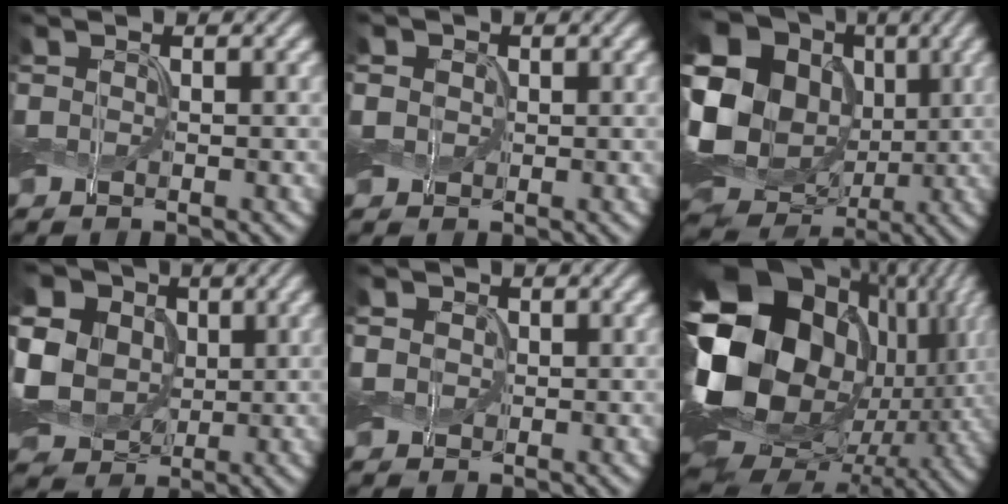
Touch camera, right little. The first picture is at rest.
{"total": 2.4, "force": [0.5, 2.0, 1.1], "torque": [-0.035, 0.008, 0.006]}
{"total": 20.5, "force": [2.7, 17.4, 10.5], "torque": [-0.234, 0.017, 0.026]}
{"total": 14.0, "force": [2.8, 11.8, 7.0], "torque": [-0.182, 0.020, 0.045]}
{"total": 2.8, "force": [0.6, 2.4, 1.3], "torque": [-0.036, 0.011, 0.004]}
{"total": 21.7, "force": [1.8, 16.2, 14.3], "torque": [-0.299, -0.026, 0.031]}